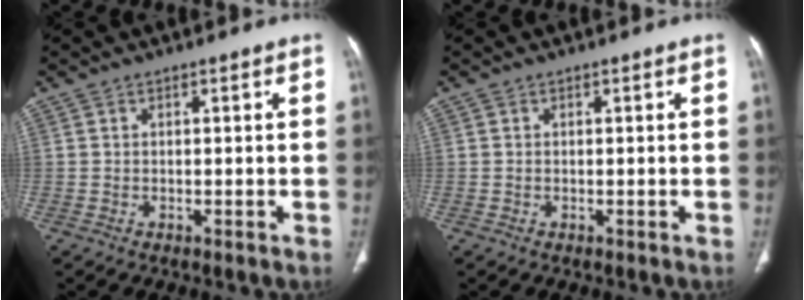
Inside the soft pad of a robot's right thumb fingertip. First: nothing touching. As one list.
[{"total": 0.0}]